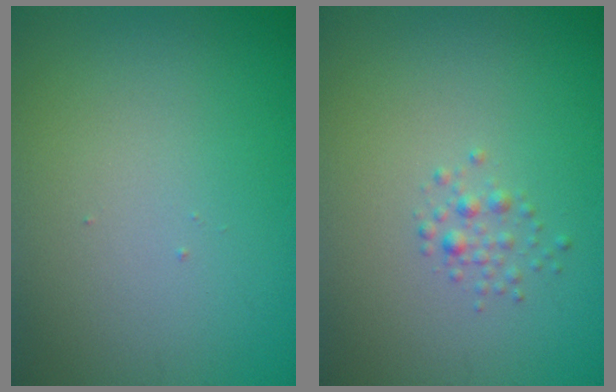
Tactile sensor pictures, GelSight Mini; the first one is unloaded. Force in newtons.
{"total": 1.2, "press": 1.2, "slide": 0.0}